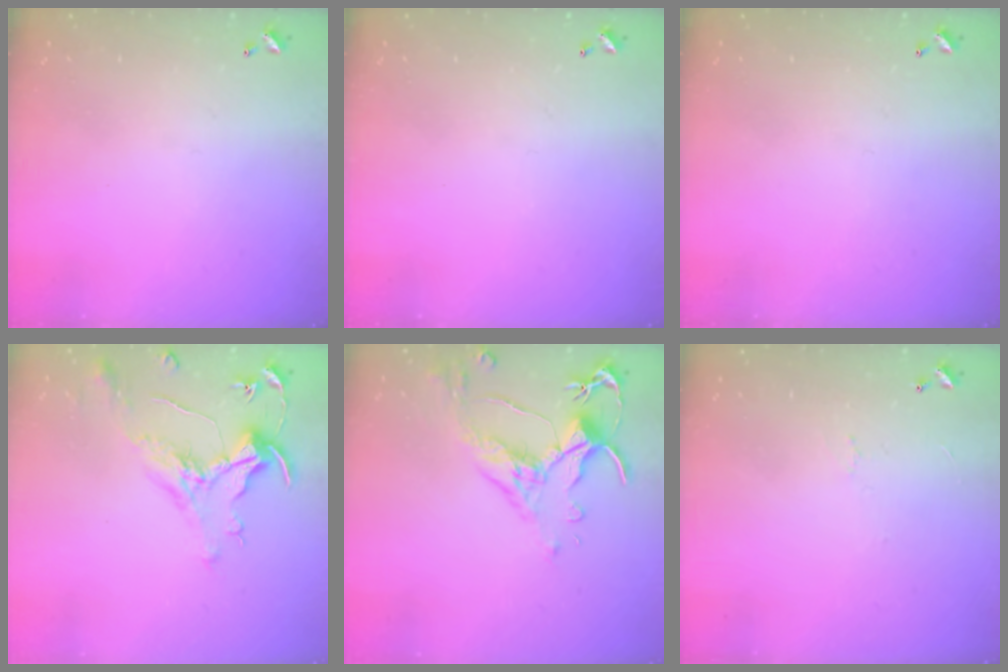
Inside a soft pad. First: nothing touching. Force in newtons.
{"total": 0.0}
{"total": 0.0}
{"total": 1.6, "press": 1.4, "slide": 0.7}
{"total": 2.6, "press": 2.2, "slide": 1.3}
{"total": 2.3, "press": 2.2, "slide": 0.6}